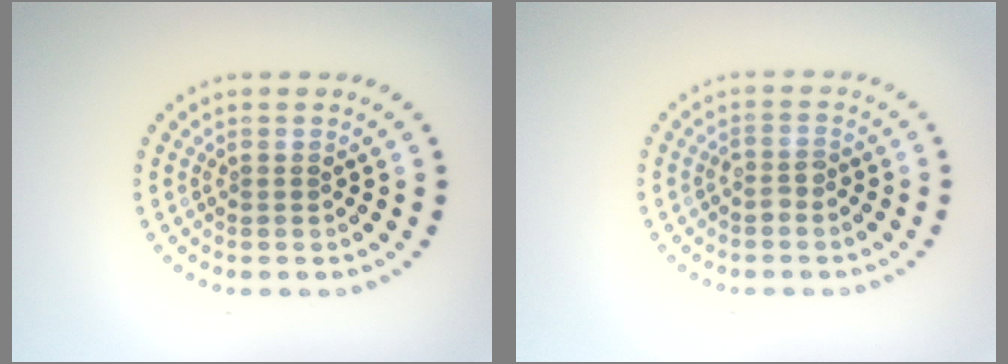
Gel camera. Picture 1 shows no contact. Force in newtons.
{"total": 1.2, "press": 0.9, "slide": 0.7}